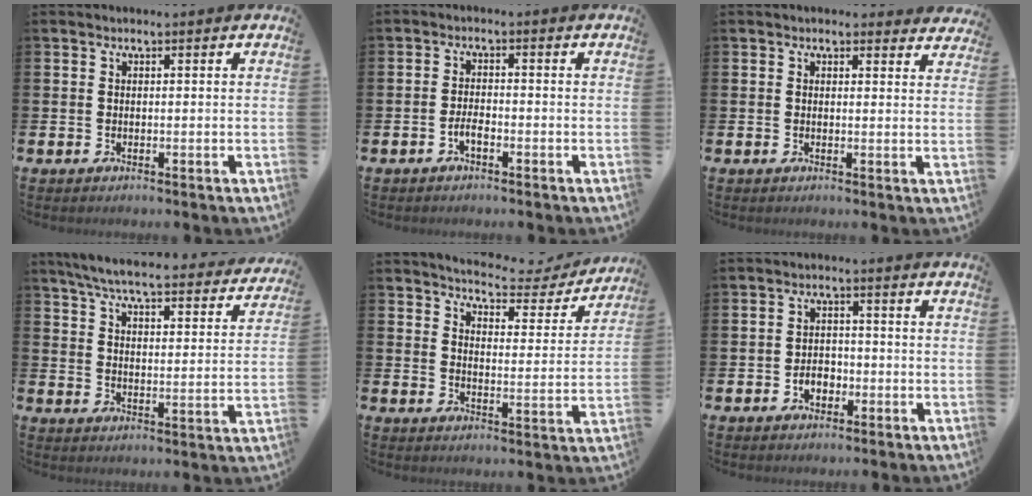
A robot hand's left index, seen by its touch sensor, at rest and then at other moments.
{"total": 1.8, "force": [-1.0, 0.7, 1.4], "torque": [-0.034, 0.004, -0.018]}
{"total": 1.9, "force": [1.8, 0.5, 0.0], "torque": [0.009, -0.007, 0.031]}
{"total": 6.5, "force": [6.0, 0.6, 2.4], "torque": [-0.064, -0.044, 0.099]}
{"total": 4.7, "force": [4.6, 1.0, 0.8], "torque": [-0.024, -0.040, 0.072]}
{"total": 2.8, "force": [-1.2, 2.0, 1.5], "torque": [-0.022, -0.001, -0.028]}